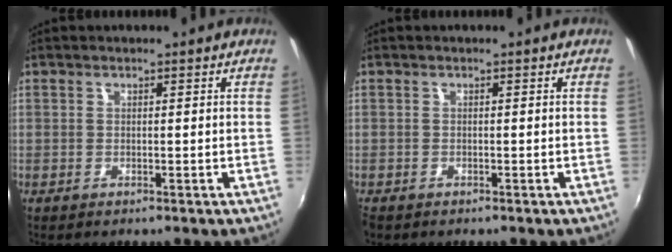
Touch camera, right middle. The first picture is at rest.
{"total": 0.9, "force": [-0.7, 0.5, 0.2], "torque": [-0.006, -0.004, -0.015]}